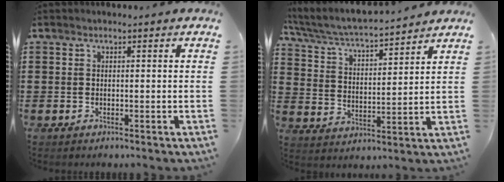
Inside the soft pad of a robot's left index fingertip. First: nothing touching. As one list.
[{"total": 5.1, "force": [4.6, 0.3, 2.0], "torque": [-0.060, -0.035, 0.073]}]